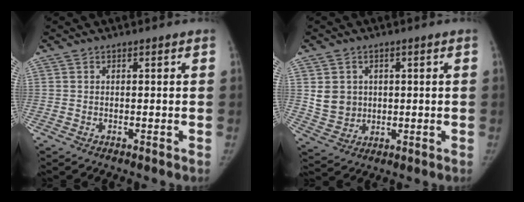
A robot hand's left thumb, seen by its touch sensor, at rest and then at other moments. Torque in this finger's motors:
{"motor_torque": [0.02, 0.02, 0.30, -0.14, 0.00]}